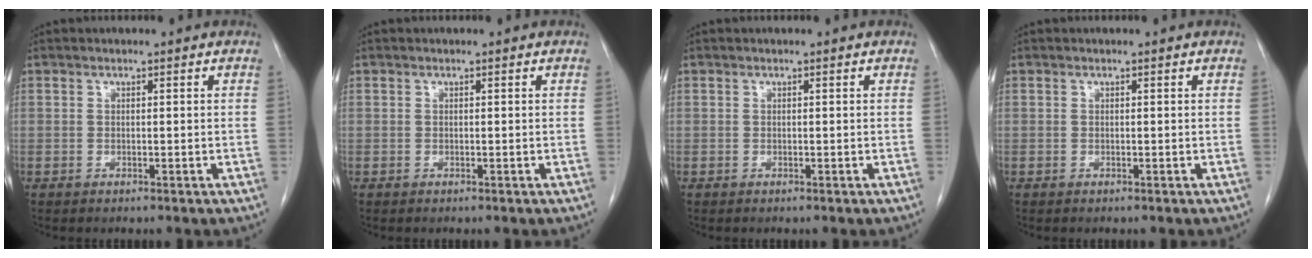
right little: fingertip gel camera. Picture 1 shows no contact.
{"total": 0.0}
{"total": 0.0}
{"total": 0.0}